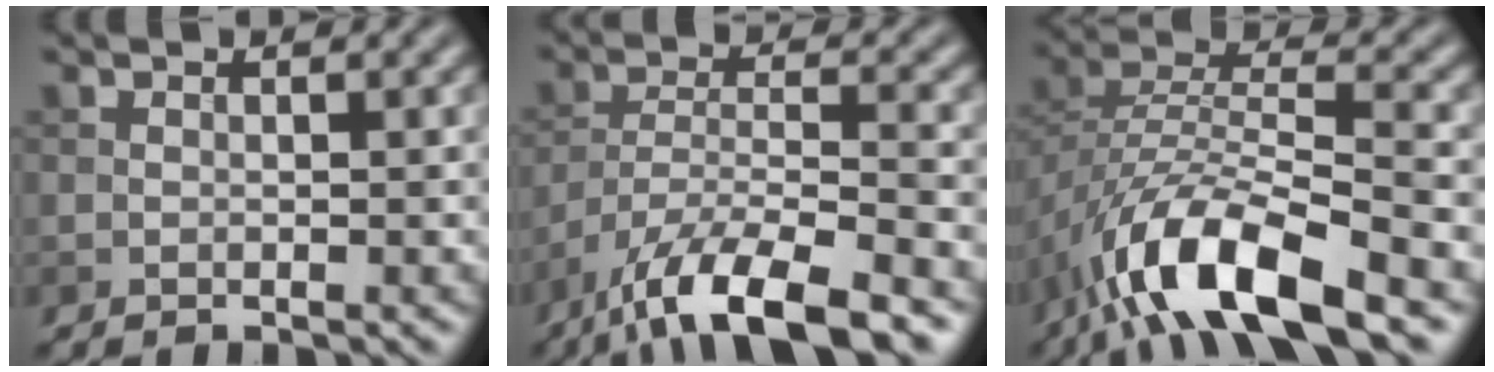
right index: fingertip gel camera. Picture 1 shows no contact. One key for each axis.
{"total": 10.4, "fx": -7.6, "fy": 2.9, "fz": 6.5, "tx": -0.112, "ty": -0.001, "tz": -0.139}
{"total": 10.9, "fx": -6.7, "fy": 3.6, "fz": 7.9, "tx": -0.143, "ty": 0.003, "tz": -0.132}